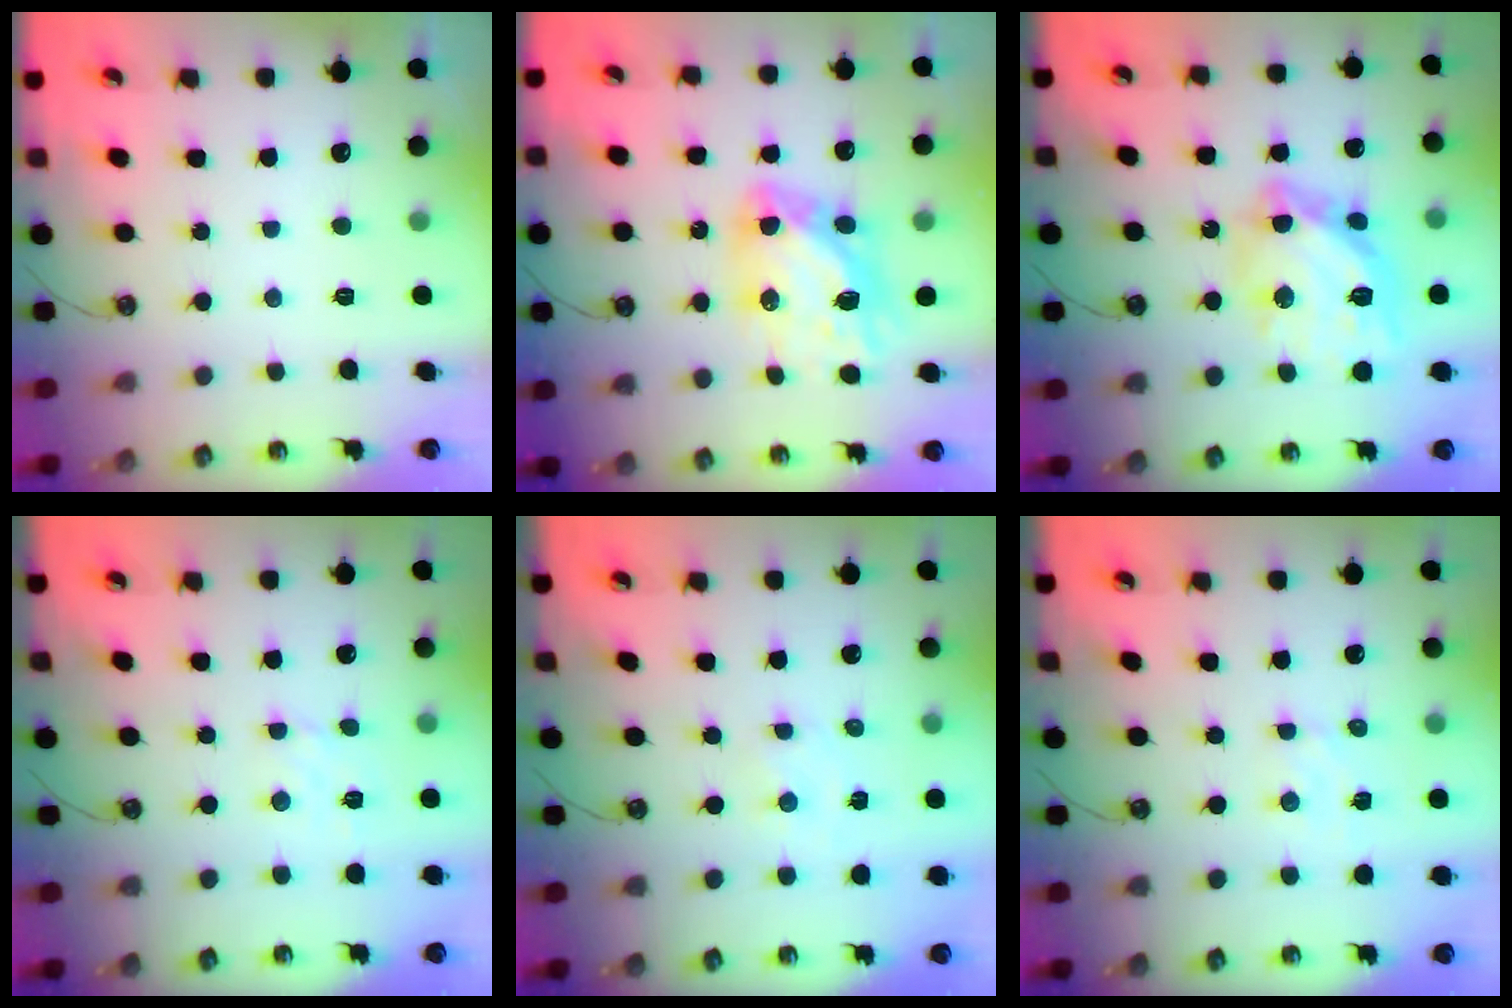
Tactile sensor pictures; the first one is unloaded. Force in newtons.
{"total": 13.1, "press": 13.0, "slide": 1.6}
{"total": 17.8, "press": 17.7, "slide": 1.7}
{"total": 2.1, "press": 2.1, "slide": 0.5}
{"total": 0.8, "press": 0.8, "slide": 0.2}
{"total": 2.9, "press": 2.9, "slide": 0.3}